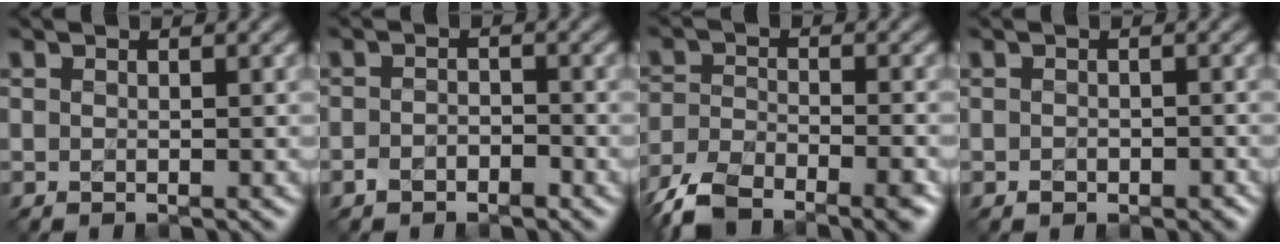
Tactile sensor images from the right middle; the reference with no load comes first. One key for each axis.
{"total": 1.8, "fx": -1.2, "fy": 1.0, "fz": 0.9, "tx": -0.012, "ty": 0.003, "tz": -0.025}
{"total": 8.9, "fx": -6.9, "fy": 3.2, "fz": 4.5, "tx": -0.081, "ty": -0.027, "tz": -0.118}
{"total": 1.2, "fx": -0.6, "fy": 0.8, "fz": 0.6, "tx": -0.007, "ty": -0.003, "tz": -0.010}